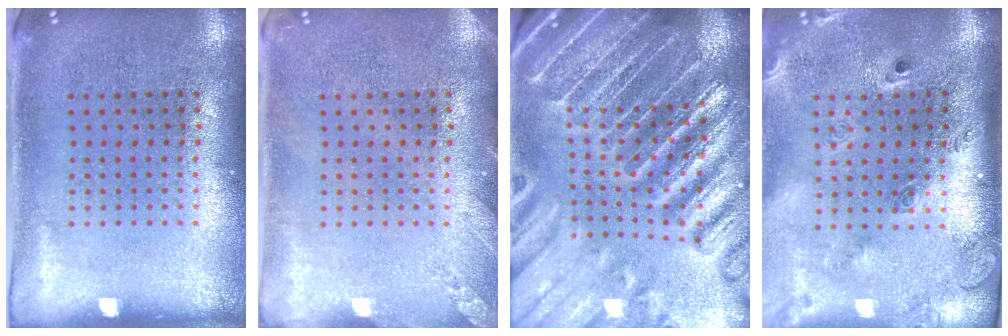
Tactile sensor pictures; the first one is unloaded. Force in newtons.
{"total": 1.3, "press": 1.3, "slide": 0.2}
{"total": 4.9, "press": 4.4, "slide": 2.2}
{"total": 2.7, "press": 1.8, "slide": 1.9}